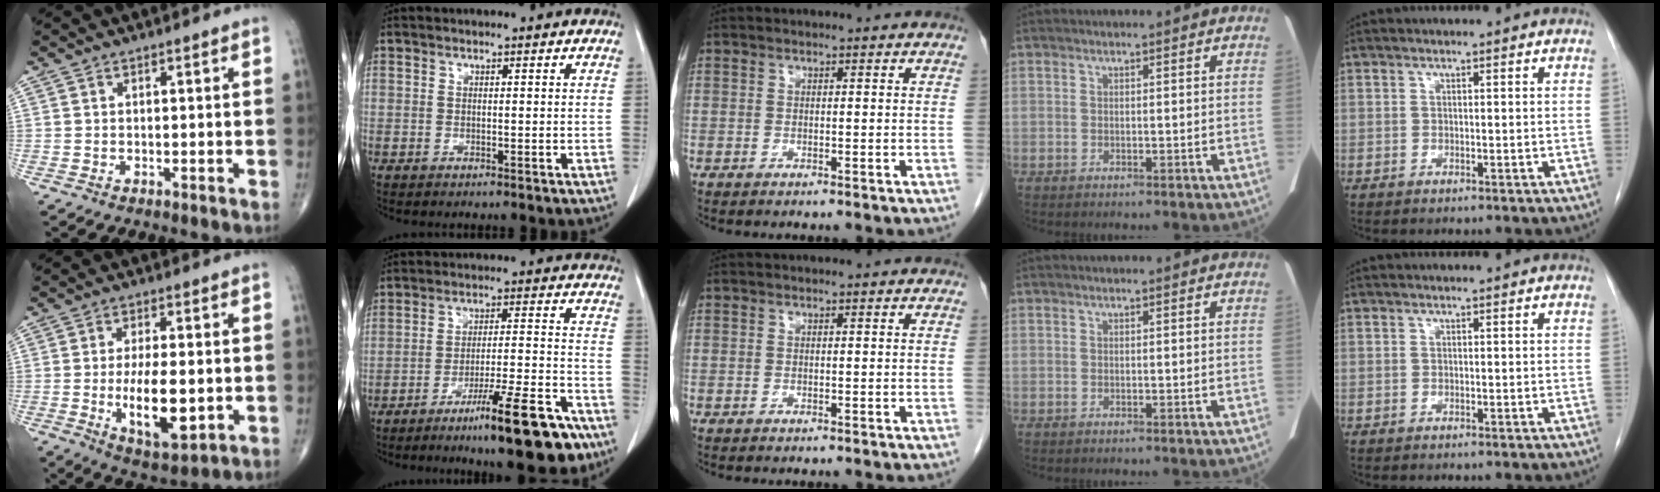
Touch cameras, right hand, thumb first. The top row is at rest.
{"thumb": {"total": 11.8, "force": [-1.7, 4.9, 10.6], "torque": [-0.167, -0.015, -0.019]}, "index": {"total": 14.5, "force": [-9.7, 1.4, 10.6], "torque": [-0.148, 0.002, -0.150]}}